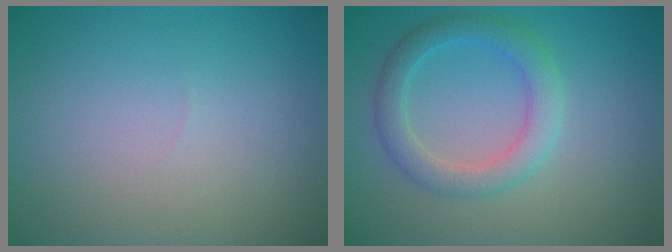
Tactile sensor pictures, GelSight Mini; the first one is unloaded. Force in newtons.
{"total": 3.3, "press": 3.3, "slide": 0.2}